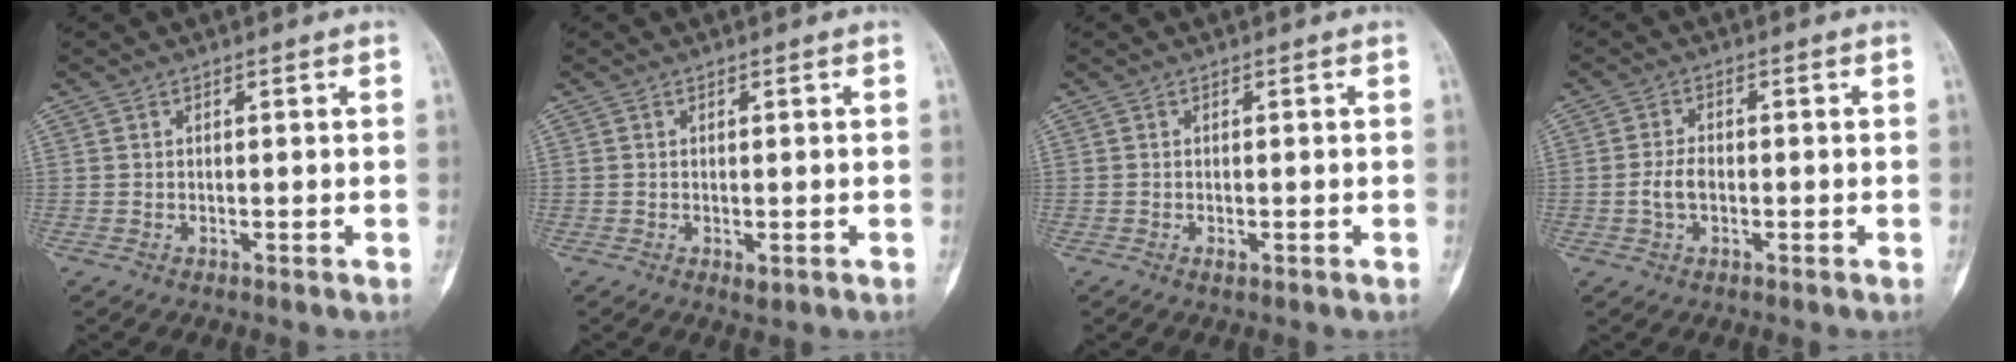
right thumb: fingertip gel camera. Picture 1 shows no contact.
{"total": 1.2, "force": [-0.4, 0.6, 1.0], "torque": [-0.012, -0.003, -0.001]}
{"total": 0.9, "force": [-0.4, 0.4, 0.7], "torque": [-0.011, -0.001, -0.006]}
{"total": 3.5, "force": [-0.7, 2.1, 2.7], "torque": [-0.058, 0.011, -0.016]}